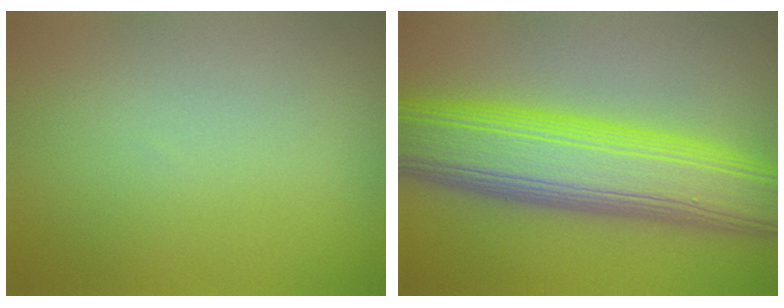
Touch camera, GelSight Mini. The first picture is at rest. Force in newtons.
{"total": 11.4, "press": 11.4, "slide": 0.3}